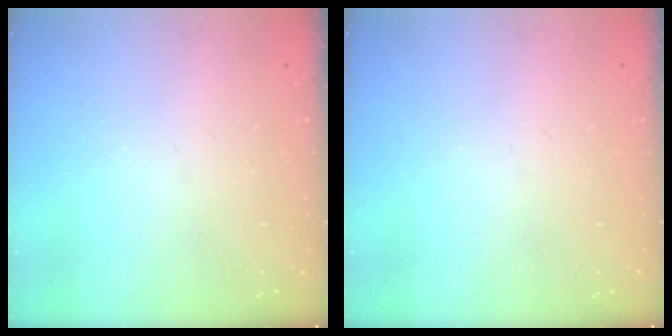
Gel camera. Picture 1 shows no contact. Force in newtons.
{"total": 0.0}